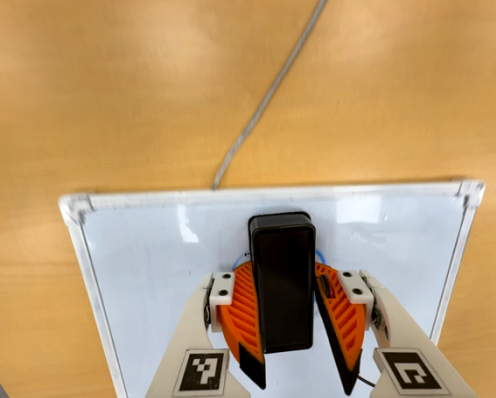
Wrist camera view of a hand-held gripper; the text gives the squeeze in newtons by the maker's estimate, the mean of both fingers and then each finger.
{"total": 10.7, "left": 12.0, "right": 9.4}